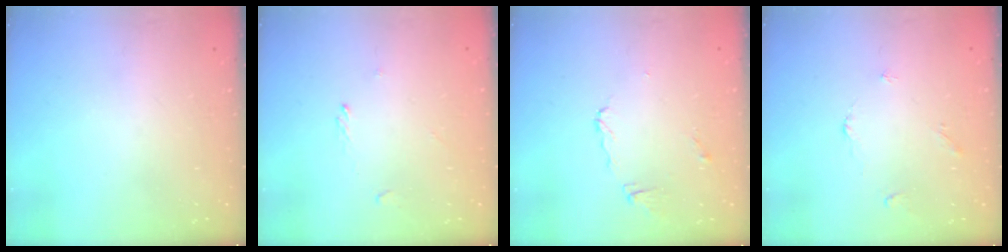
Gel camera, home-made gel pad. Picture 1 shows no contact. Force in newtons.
{"total": 0.7, "press": 0.5, "slide": 0.4}
{"total": 5.3, "press": 5.3, "slide": 0.5}
{"total": 3.0, "press": 2.9, "slide": 0.5}